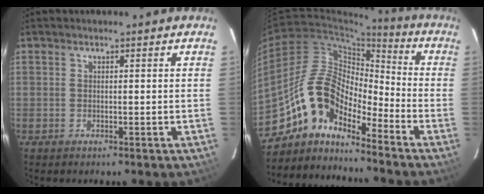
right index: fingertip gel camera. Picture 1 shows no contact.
{"total": 12.2, "force": [-9.9, 5.0, 4.9], "torque": [-0.082, 0.025, -0.204]}